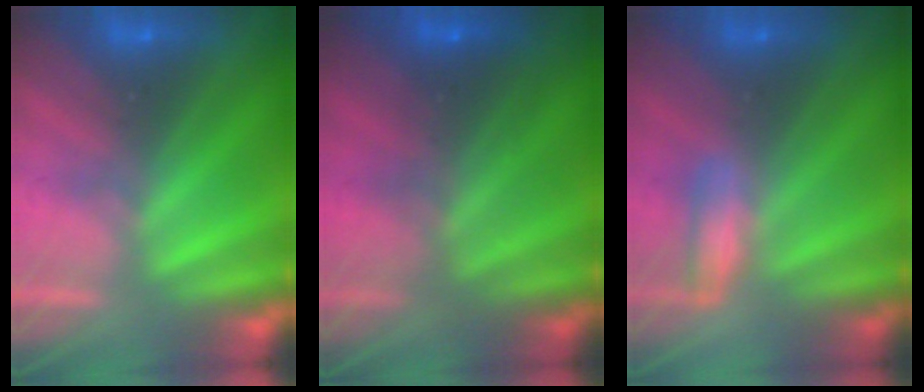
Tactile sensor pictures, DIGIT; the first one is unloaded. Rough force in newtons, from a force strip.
{"total": 6.9}
{"total": 1.3}